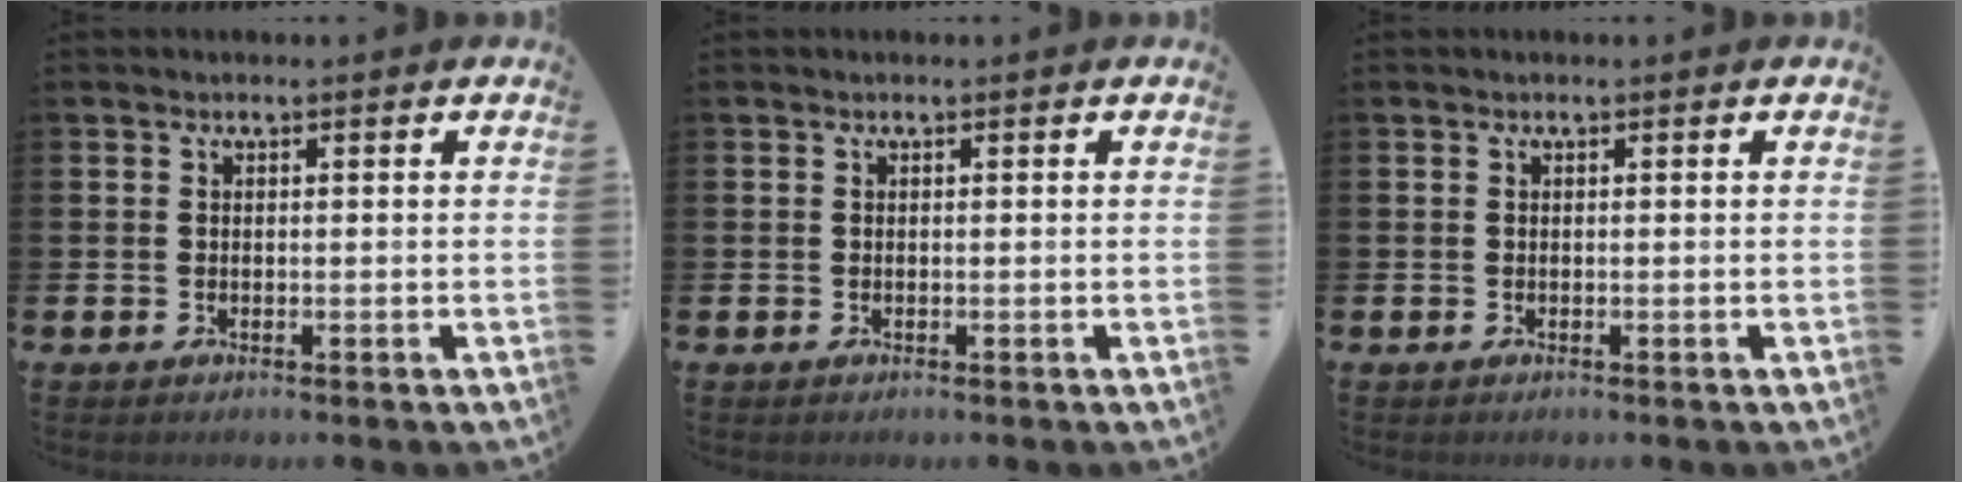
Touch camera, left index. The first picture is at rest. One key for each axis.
{"total": 0.0}
{"total": 0.0}